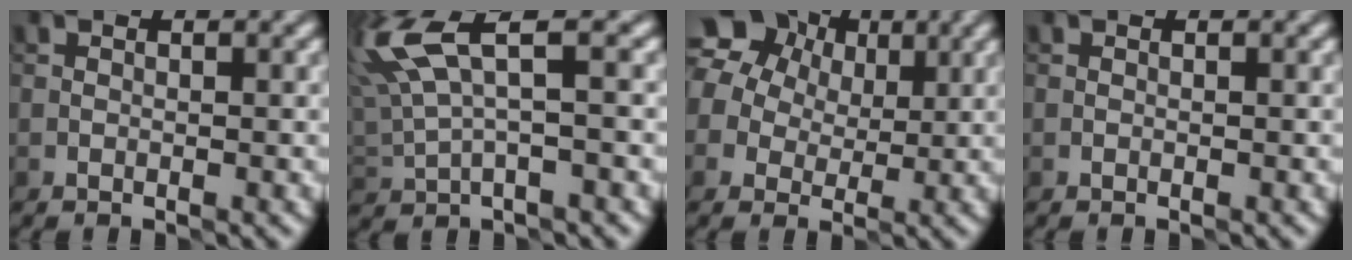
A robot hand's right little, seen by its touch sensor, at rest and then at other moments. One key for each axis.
{"total": 7.4, "fx": 3.8, "fy": 1.9, "fz": 6.0, "tx": -0.147, "ty": 0.014, "tz": 0.073}
{"total": 11.5, "fx": 4.5, "fy": 9.6, "fz": 4.4, "tx": -0.100, "ty": 0.031, "tz": 0.063}
{"total": 0.0}